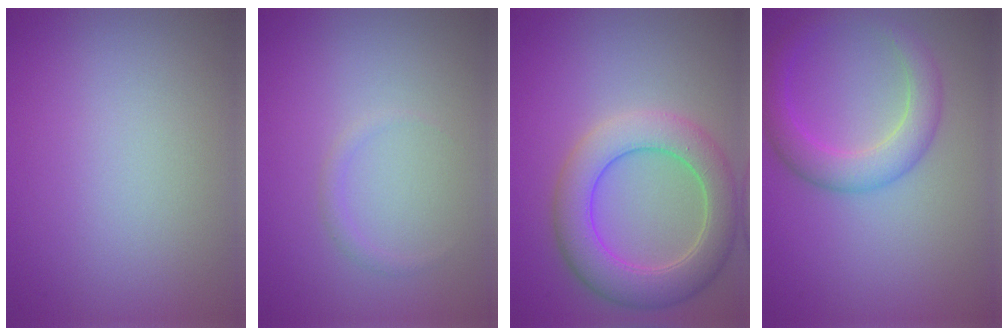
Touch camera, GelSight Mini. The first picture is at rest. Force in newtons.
{"total": 0.7, "press": 0.7, "slide": 0.1}
{"total": 6.4, "press": 6.4, "slide": 0.4}
{"total": 3.9, "press": 3.9, "slide": 0.2}